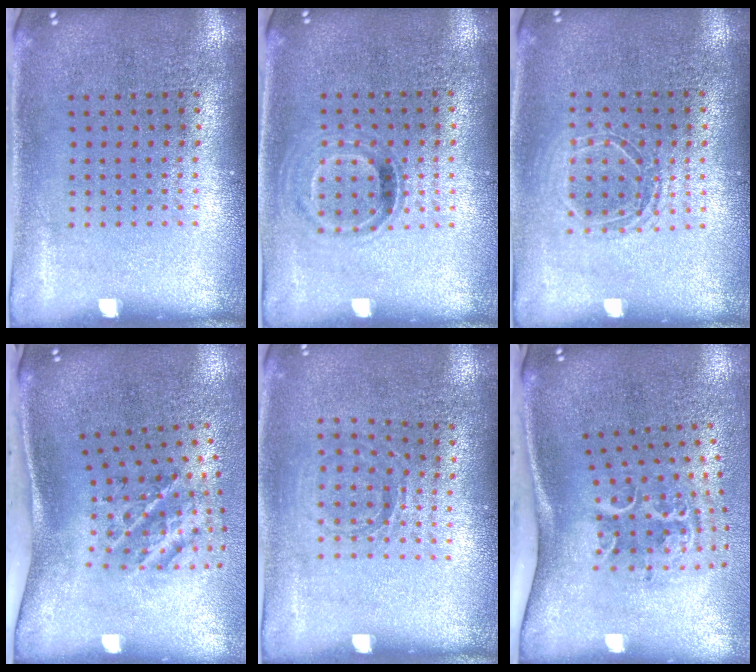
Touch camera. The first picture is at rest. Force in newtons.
{"total": 1.0, "press": 0.8, "slide": 0.6}
{"total": 1.4, "press": 1.2, "slide": 0.7}
{"total": 2.1, "press": 1.3, "slide": 1.7}
{"total": 0.8, "press": 0.8, "slide": 0.2}
{"total": 2.3, "press": 1.4, "slide": 1.8}